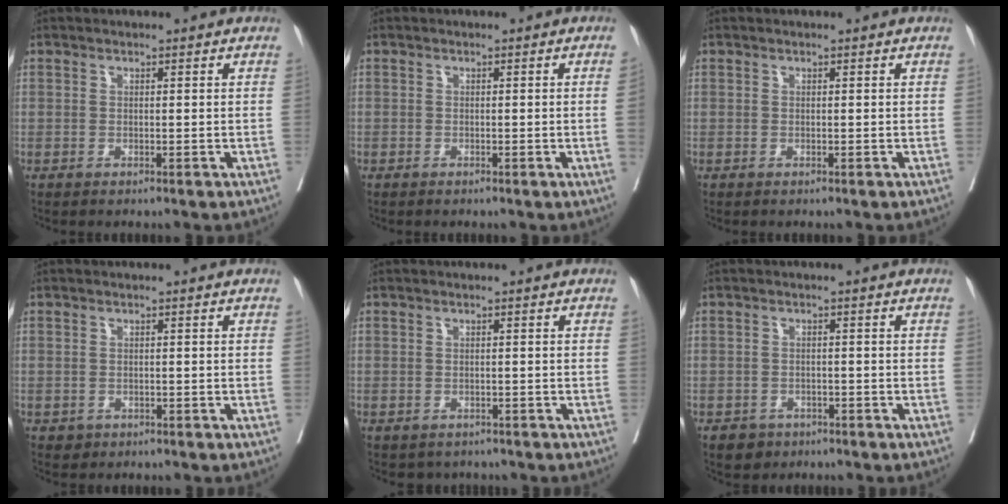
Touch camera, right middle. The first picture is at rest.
{"total": 0.8, "force": [-0.2, -0.1, 0.7], "torque": [-0.010, 0.000, -0.002]}
{"total": 0.0}
{"total": 1.2, "force": [-0.6, 1.0, 0.2], "torque": [-0.002, 0.003, -0.004]}
{"total": 2.5, "force": [-2.0, 1.5, 0.3], "torque": [-0.003, 0.004, -0.027]}
{"total": 2.9, "force": [-1.9, 2.2, 0.5], "torque": [-0.010, 0.006, -0.025]}